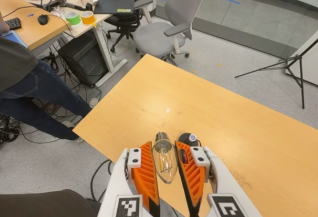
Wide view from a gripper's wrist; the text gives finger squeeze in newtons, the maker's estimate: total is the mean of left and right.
{"total": 11.8, "left": 12.0, "right": 11.6}